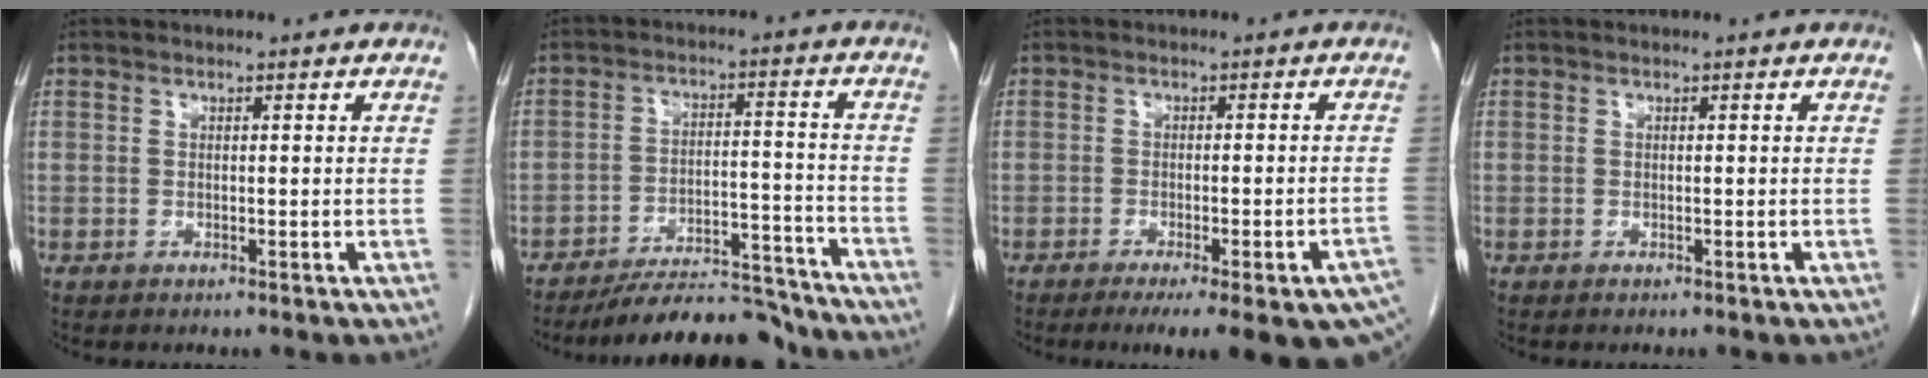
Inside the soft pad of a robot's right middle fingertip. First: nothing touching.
{"total": 12.4, "force": [-11.6, 2.1, 3.7], "torque": [-0.049, 0.016, -0.180]}
{"total": 16.9, "force": [-12.5, 2.4, 11.1], "torque": [-0.096, -0.015, -0.148]}
{"total": 0.0}